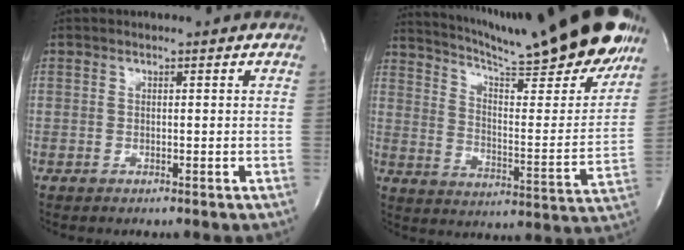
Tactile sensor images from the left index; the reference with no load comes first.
{"total": 27.1, "force": [22.4, 2.4, 15.0], "torque": [-0.246, -0.059, 0.307]}